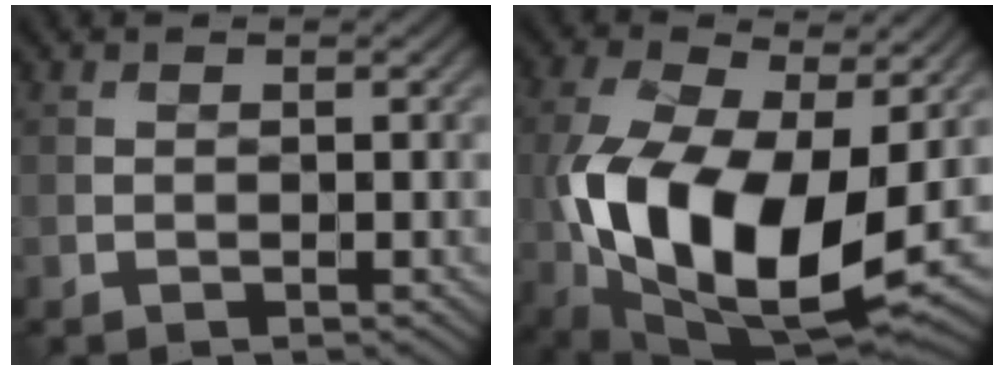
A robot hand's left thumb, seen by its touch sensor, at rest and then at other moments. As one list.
[{"total": 17.2, "force": [-1.5, 9.1, 14.5], "torque": [-0.303, -0.025, -0.020]}]